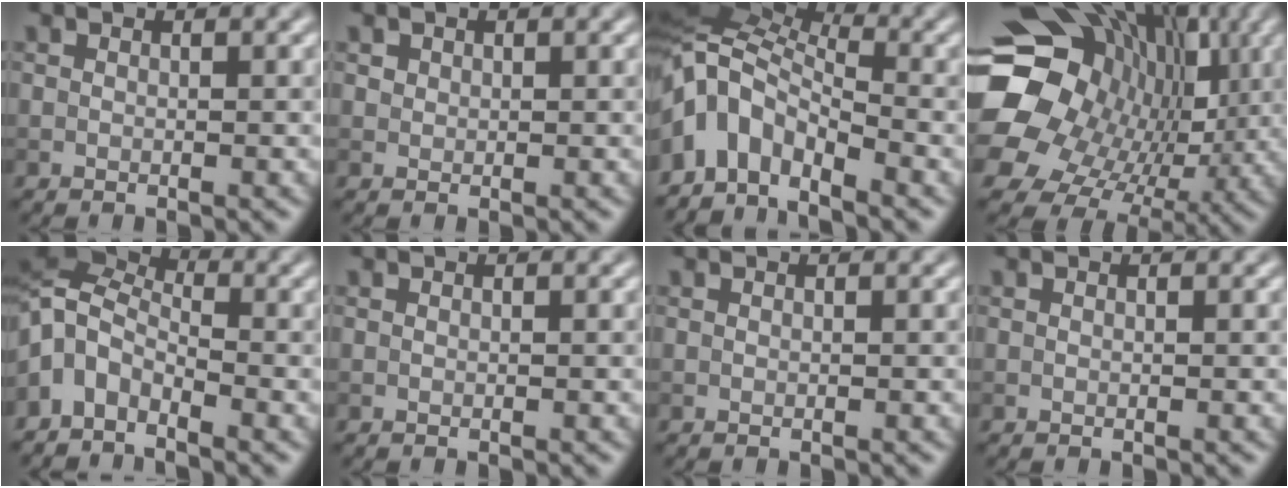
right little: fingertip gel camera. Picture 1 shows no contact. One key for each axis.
{"total": 0.7, "fx": 0.3, "fy": 0.7, "fz": 0.1, "tx": 0.004, "ty": -0.004, "tz": 0.004}
{"total": 7.9, "fx": -2.1, "fy": 4.6, "fz": 6.1, "tx": -0.112, "ty": 0.019, "tz": -0.067}
{"total": 17.3, "fx": 2.3, "fy": 14.5, "fz": 9.1, "tx": -0.174, "ty": -0.012, "tz": 0.049}
{"total": 4.1, "fx": -2.2, "fy": 2.4, "fz": 2.4, "tx": -0.043, "ty": 0.009, "tz": -0.064}
{"total": 0.0}
{"total": 0.0}
{"total": 0.0}